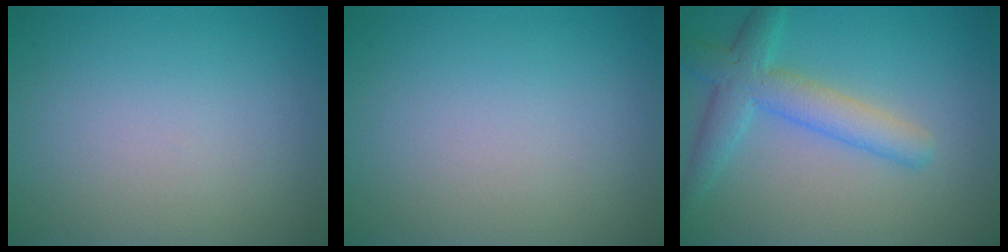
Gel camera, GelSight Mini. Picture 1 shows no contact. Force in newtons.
{"total": 0.0}
{"total": 4.5, "press": 4.5, "slide": 0.3}